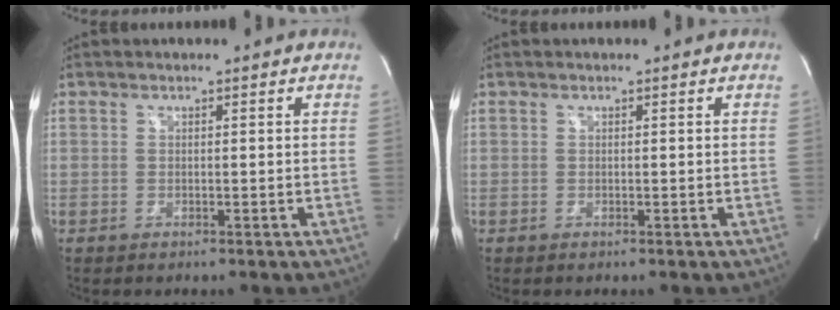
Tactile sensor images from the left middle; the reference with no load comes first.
{"total": 0.0}